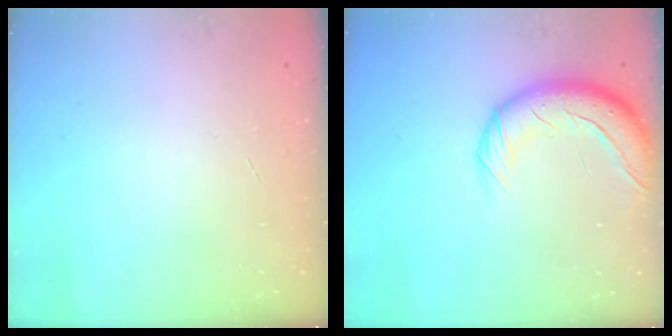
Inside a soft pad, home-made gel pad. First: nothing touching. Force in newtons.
{"total": 13.4, "press": 12.9, "slide": 3.5}